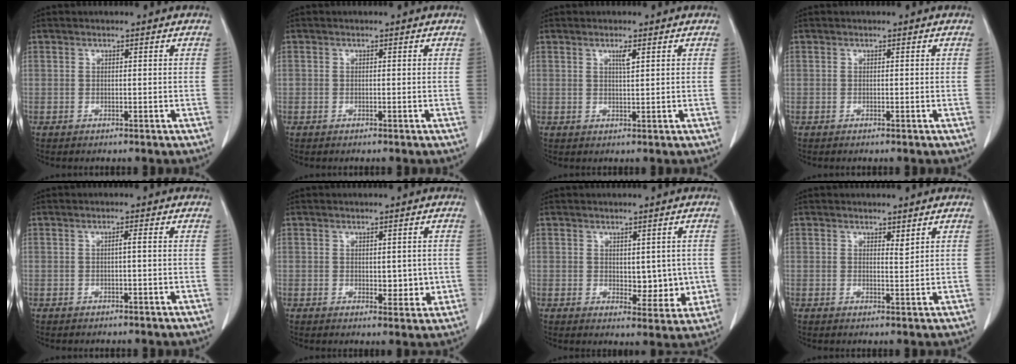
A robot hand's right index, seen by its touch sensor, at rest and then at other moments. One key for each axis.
{"total": 0.0}
{"total": 1.7, "fx": 0.9, "fy": 0.1, "fz": 1.5, "tx": -0.029, "ty": -0.003, "tz": 0.015}
{"total": 0.0}
{"total": 0.9, "fx": -0.1, "fy": -0.1, "fz": 0.9, "tx": -0.015, "ty": 0.002, "tz": -0.001}
{"total": 3.2, "fx": 0.1, "fy": 1.9, "fz": 2.5, "tx": -0.026, "ty": -0.005, "tz": 0.009}
{"total": 5.3, "fx": 0.2, "fy": 3.0, "fz": 4.3, "tx": -0.045, "ty": -0.007, "tz": 0.015}
{"total": 1.3, "fx": 1.0, "fy": 0.3, "fz": 0.8, "tx": -0.014, "ty": -0.009, "tz": 0.017}